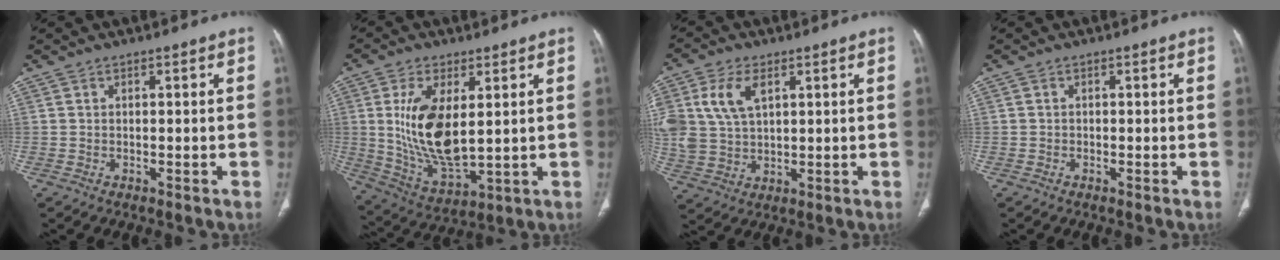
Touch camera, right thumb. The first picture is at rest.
{"total": 14.8, "force": [2.5, 7.0, 12.8], "torque": [-0.241, -0.024, 0.063]}
{"total": 10.9, "force": [3.9, 6.7, 7.8], "torque": [-0.166, 0.000, 0.084]}
{"total": 0.0}